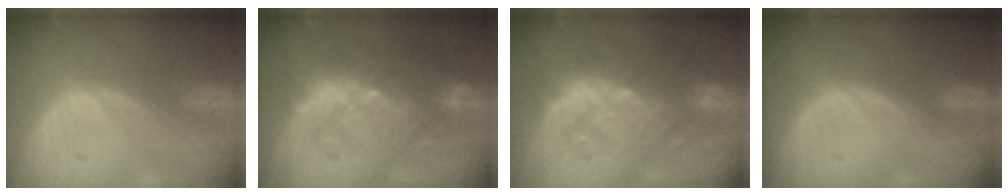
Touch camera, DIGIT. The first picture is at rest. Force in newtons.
{"total": 10.3, "press": 9.5, "slide": 3.9}
{"total": 9.2, "press": 9.0, "slide": 1.8}
{"total": 0.0}